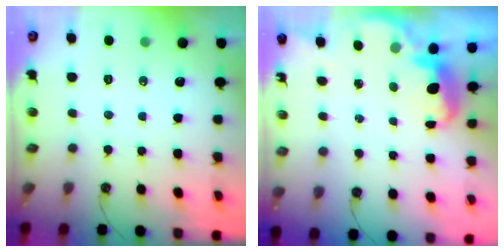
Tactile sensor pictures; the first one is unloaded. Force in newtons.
{"total": 2.7, "press": 2.7, "slide": 0.7}